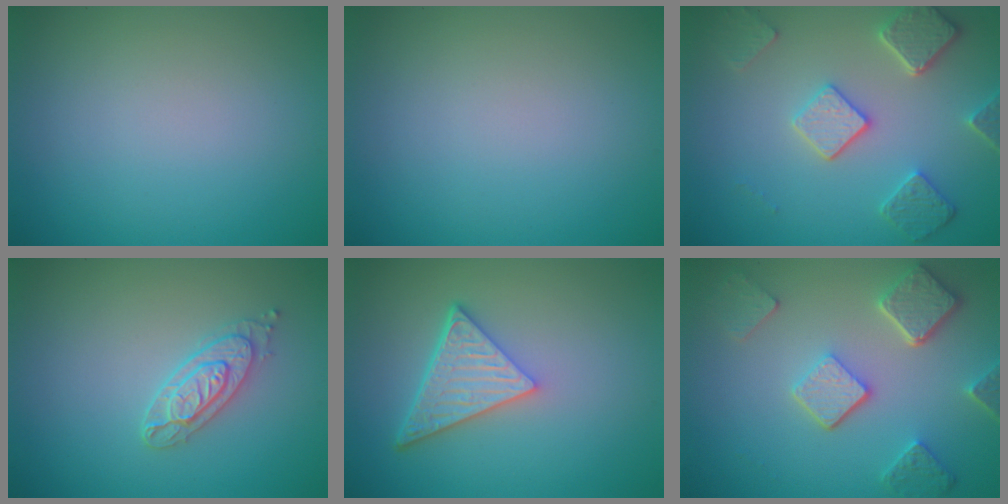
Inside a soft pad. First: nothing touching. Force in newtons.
{"total": 0.0}
{"total": 4.5, "press": 3.7, "slide": 2.6}
{"total": 2.6, "press": 2.4, "slide": 1.1}
{"total": 5.1, "press": 3.7, "slide": 3.5}
{"total": 5.1, "press": 4.0, "slide": 3.2}